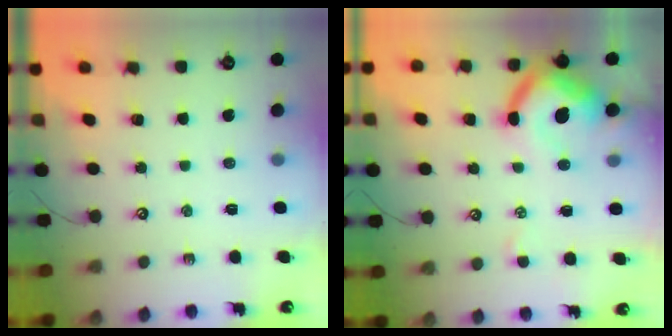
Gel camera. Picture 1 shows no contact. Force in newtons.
{"total": 12.5, "press": 12.3, "slide": 1.9}